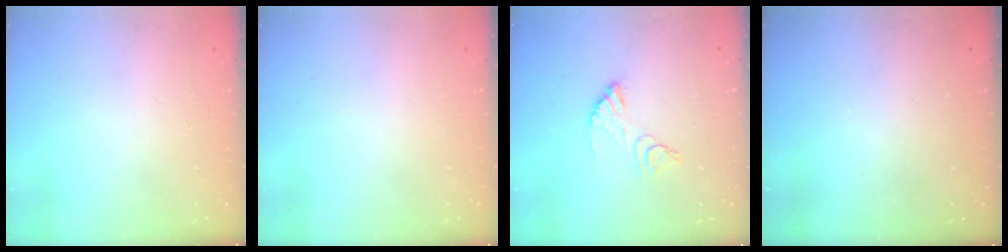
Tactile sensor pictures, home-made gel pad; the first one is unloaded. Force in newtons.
{"total": 0.0}
{"total": 9.3, "press": 9.3, "slide": 0.8}
{"total": 3.2, "press": 3.2, "slide": 0.1}